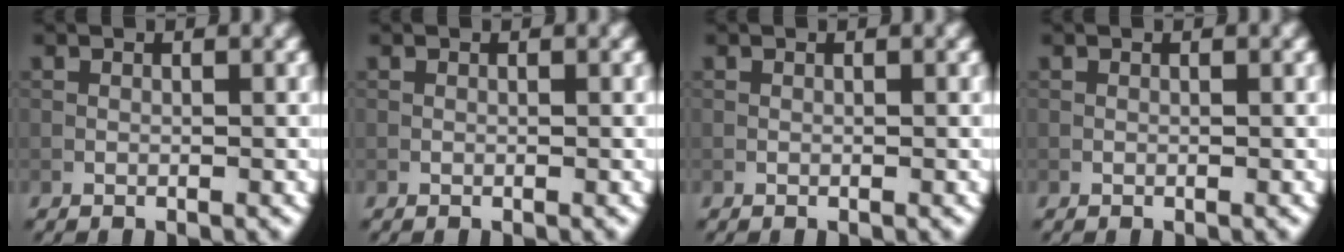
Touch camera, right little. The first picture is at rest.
{"total": 0.0}
{"total": 0.0}
{"total": 0.0}